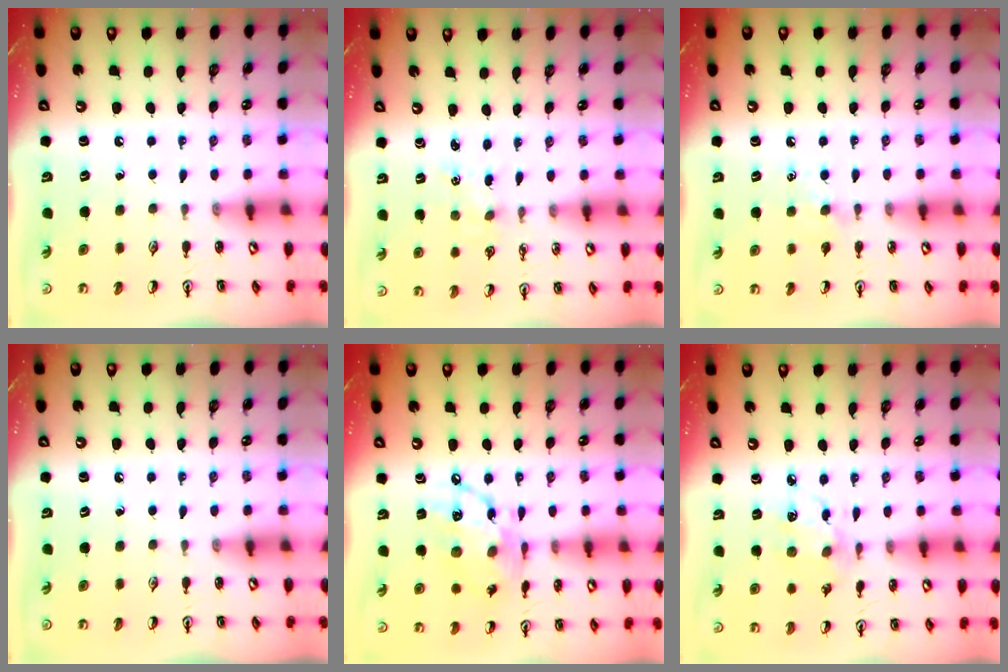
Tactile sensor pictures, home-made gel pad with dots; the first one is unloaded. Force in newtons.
{"total": 1.7, "press": 1.6, "slide": 0.2}
{"total": 3.5, "press": 3.4, "slide": 0.5}
{"total": 0.0}
{"total": 14.1, "press": 14.0, "slide": 1.1}
{"total": 7.8, "press": 7.8, "slide": 0.6}